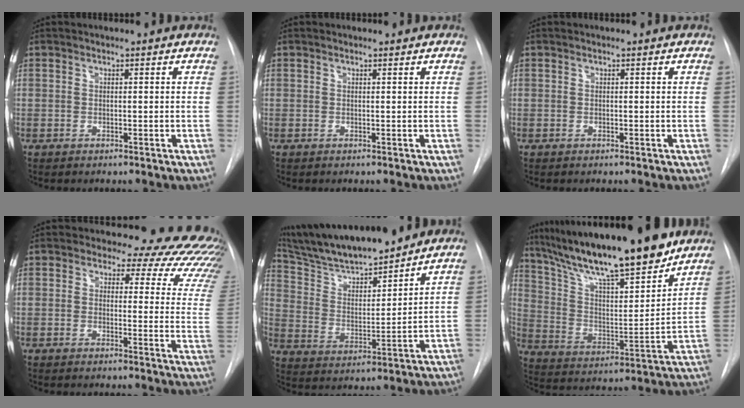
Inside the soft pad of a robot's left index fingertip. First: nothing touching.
{"total": 0.0}
{"total": 0.0}
{"total": 17.9, "force": [16.5, 5.8, 4.1], "torque": [-0.023, -0.097, 0.150]}
{"total": 17.8, "force": [15.7, 2.0, 8.1], "torque": [-0.149, 0.007, 0.277]}
{"total": 22.7, "force": [18.5, 2.8, 12.8], "torque": [-0.221, -0.006, 0.305]}